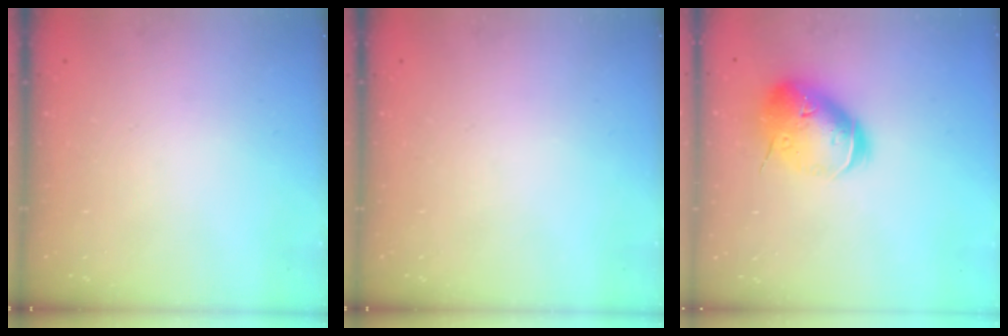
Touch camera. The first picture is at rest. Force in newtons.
{"total": 0.0}
{"total": 17.4, "press": 17.2, "slide": 2.6}